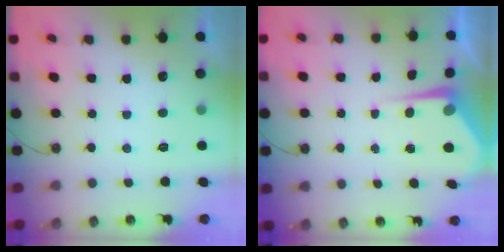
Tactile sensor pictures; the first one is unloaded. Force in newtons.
{"total": 5.1, "press": 5.1, "slide": 0.2}